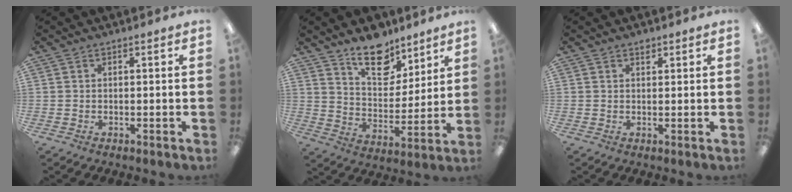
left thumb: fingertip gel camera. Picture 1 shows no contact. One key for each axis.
{"total": 13.9, "fx": 10.5, "fy": 7.0, "fz": 5.8, "tx": -0.074, "ty": -0.069, "tz": 0.191}
{"total": 1.4, "fx": 1.1, "fy": 0.7, "fz": 0.5, "tx": -0.004, "ty": -0.003, "tz": 0.019}